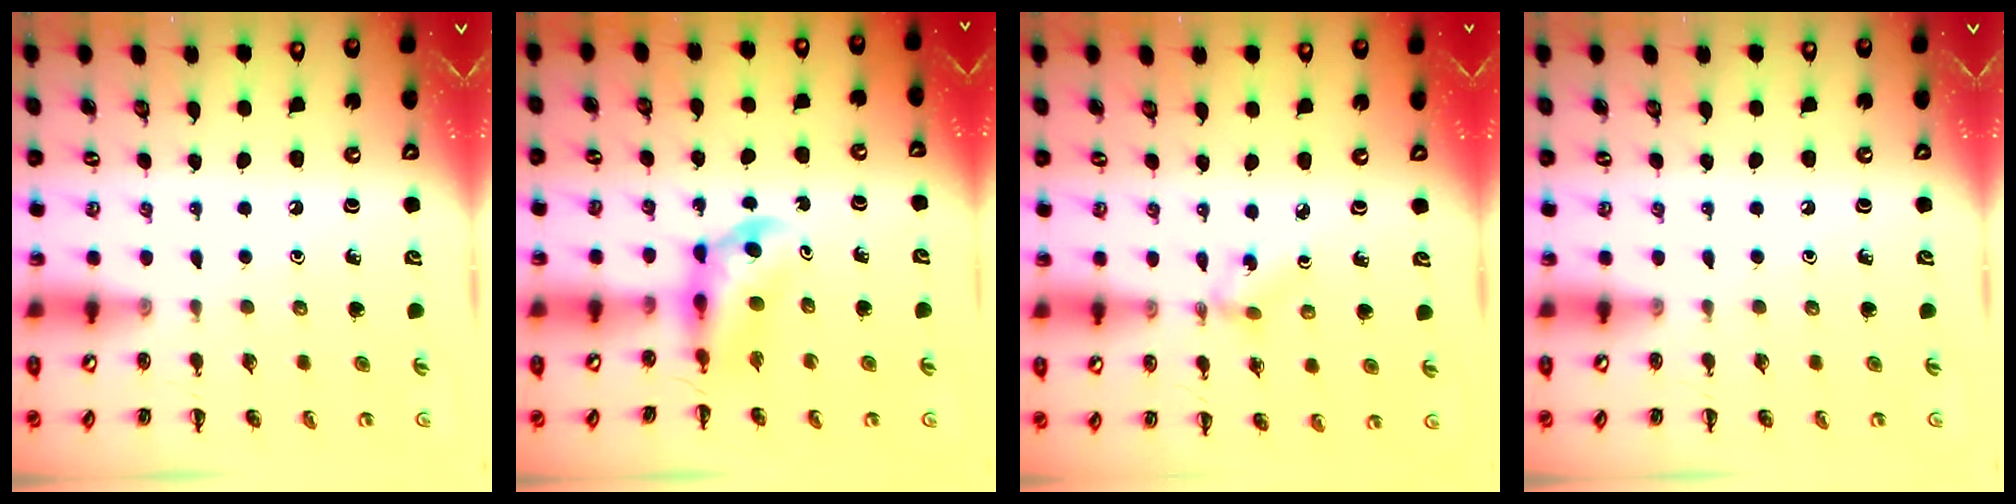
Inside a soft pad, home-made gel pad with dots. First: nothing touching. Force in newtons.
{"total": 4.7, "press": 4.6, "slide": 0.9}
{"total": 1.4, "press": 1.3, "slide": 0.6}
{"total": 0.0}